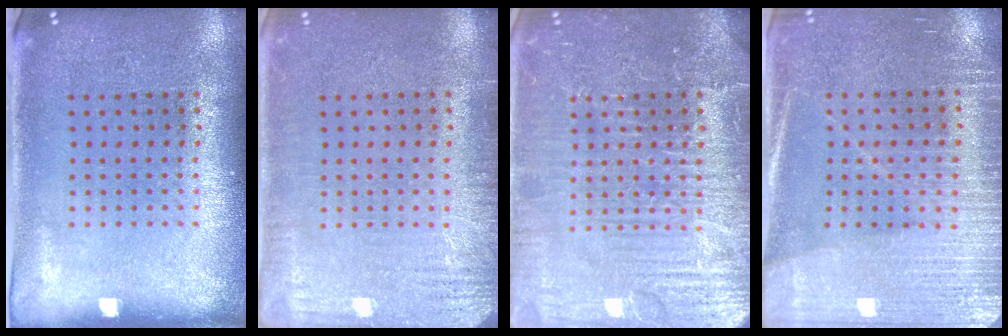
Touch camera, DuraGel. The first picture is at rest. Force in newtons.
{"total": 2.9, "press": 2.9, "slide": 0.4}
{"total": 7.5, "press": 7.5, "slide": 0.9}
{"total": 3.3, "press": 3.0, "slide": 1.2}